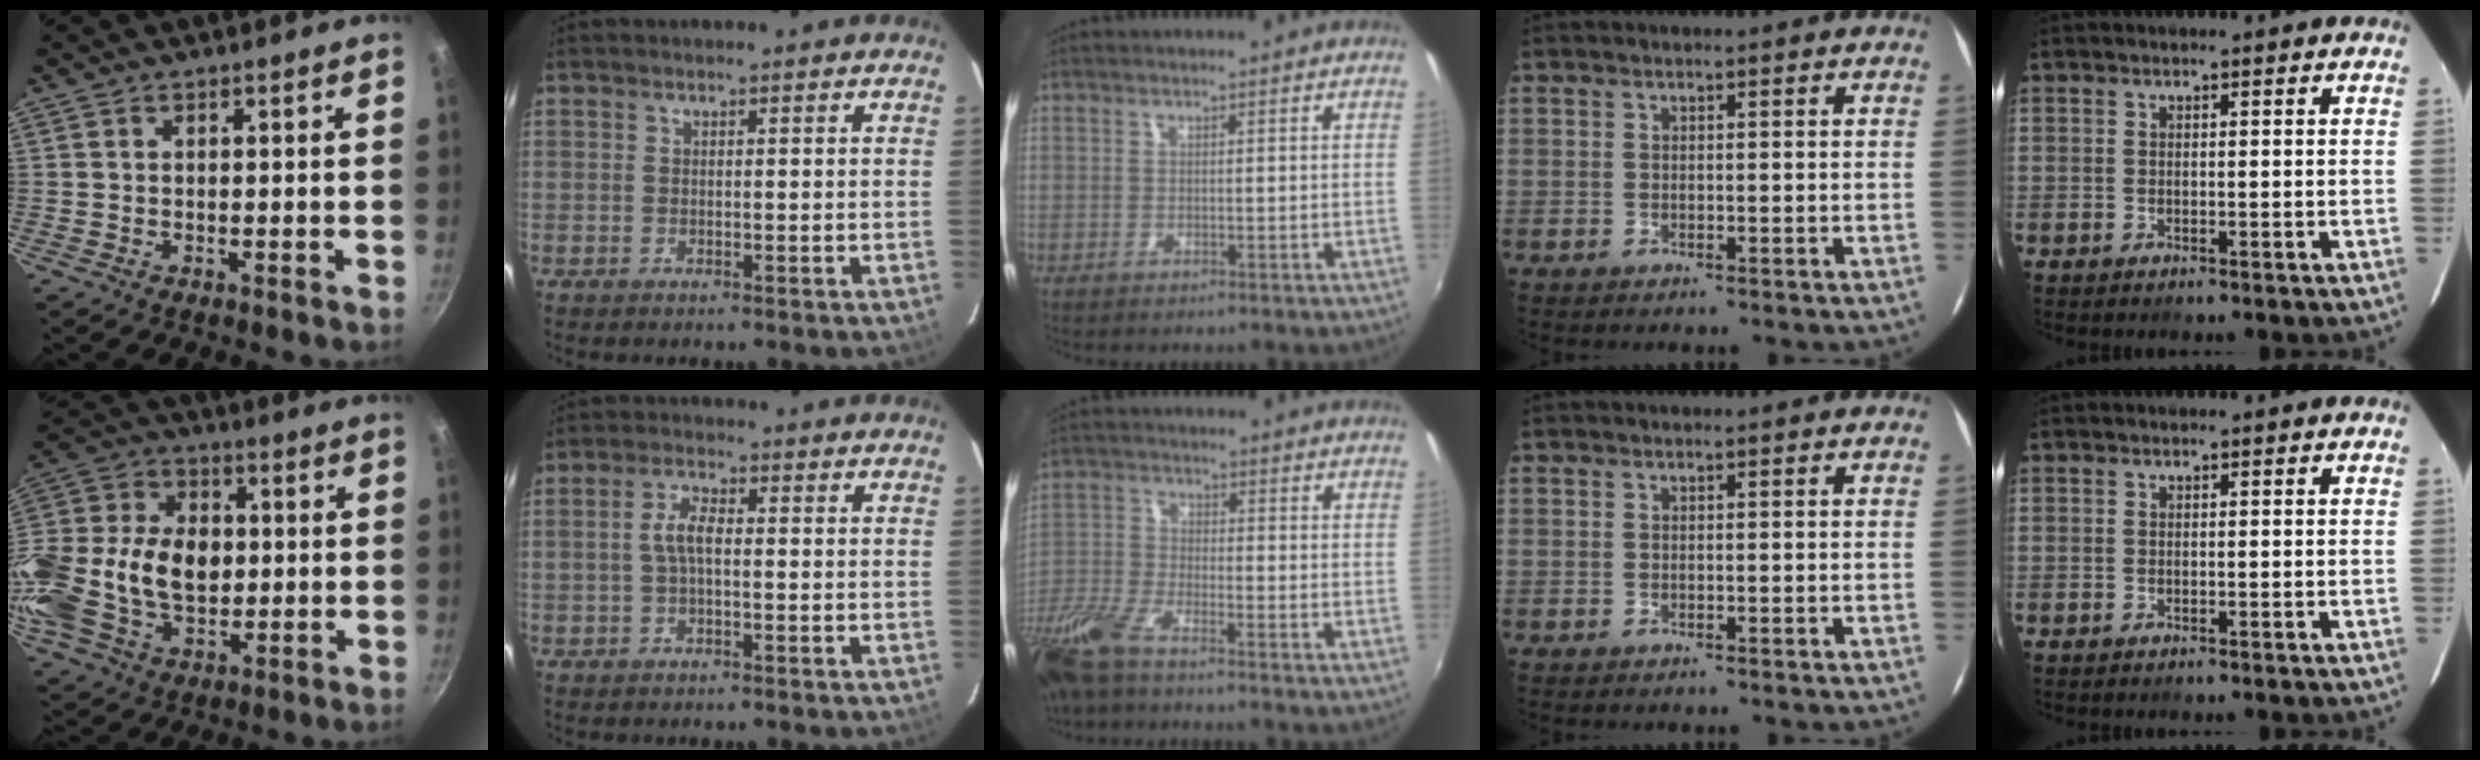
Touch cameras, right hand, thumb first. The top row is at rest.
{"thumb": {"total": 24.3, "force": [-0.6, 17.1, 17.2], "torque": [-0.341, 0.029, -0.013]}, "index": {"total": 3.9, "force": [-0.3, 1.5, 3.6], "torque": [-0.075, 0.010, -0.005]}, "middle": {"total": 11.3, "force": [-8.6, 2.7, 6.8], "torque": [-0.162, -0.023, -0.178]}}